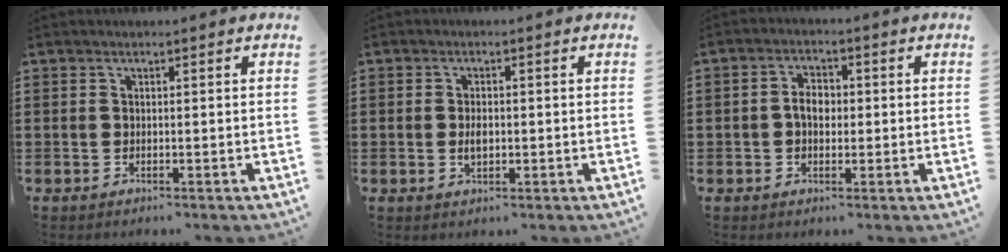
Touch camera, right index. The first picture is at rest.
{"total": 2.3, "force": [-0.2, 1.2, 1.9], "torque": [-0.038, 0.002, -0.003]}
{"total": 3.3, "force": [-0.2, 2.1, 2.5], "torque": [-0.049, 0.008, -0.006]}